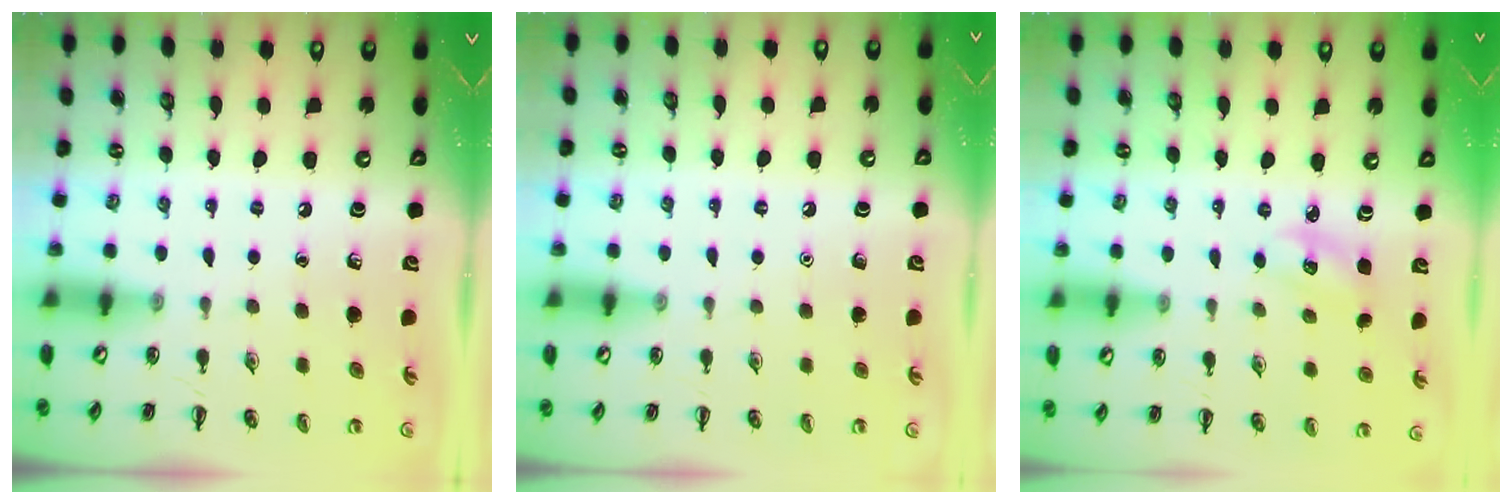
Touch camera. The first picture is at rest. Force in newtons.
{"total": 1.5, "press": 1.5, "slide": 0.1}
{"total": 4.3, "press": 4.2, "slide": 1.0}